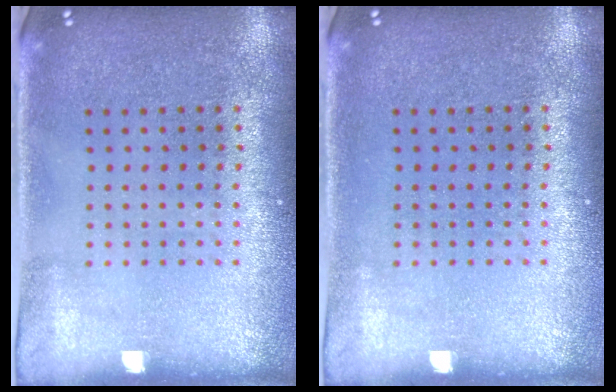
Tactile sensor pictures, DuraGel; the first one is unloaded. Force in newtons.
{"total": 0.0}